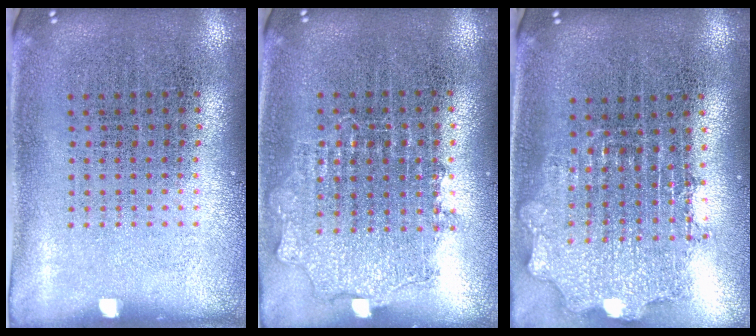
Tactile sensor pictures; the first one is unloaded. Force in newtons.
{"total": 0.9, "press": 0.9, "slide": 0.2}
{"total": 1.8, "press": 1.4, "slide": 1.1}